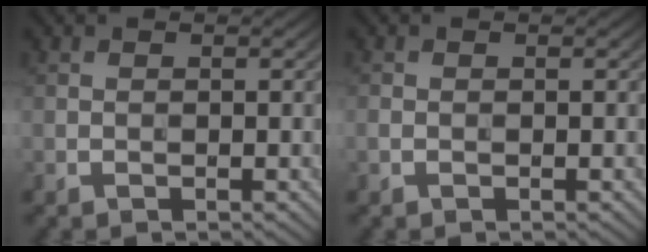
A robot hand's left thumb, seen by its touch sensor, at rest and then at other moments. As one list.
[{"total": 0.7, "force": [-0.2, 0.5, 0.4], "torque": [-0.011, -0.002, -0.006]}]